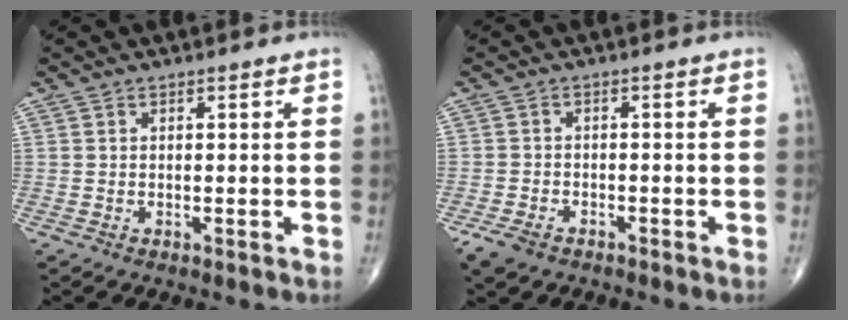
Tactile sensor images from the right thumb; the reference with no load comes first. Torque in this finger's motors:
{"motor_torque": [2.36, 2.09, 0.36, -0.55, 0.04]}